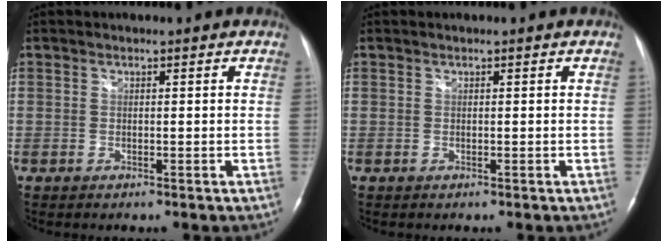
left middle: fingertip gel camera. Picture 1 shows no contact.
{"total": 0.0}